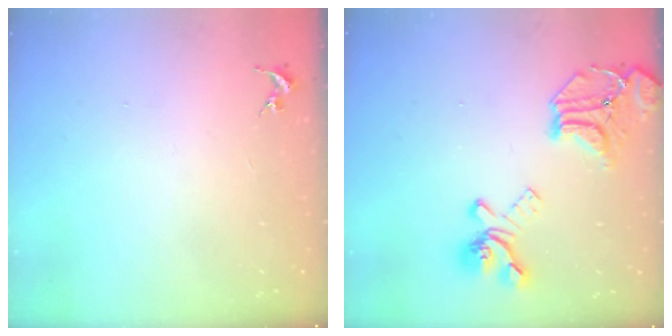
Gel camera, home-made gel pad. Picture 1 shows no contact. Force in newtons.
{"total": 19.2, "press": 19.1, "slide": 1.9}